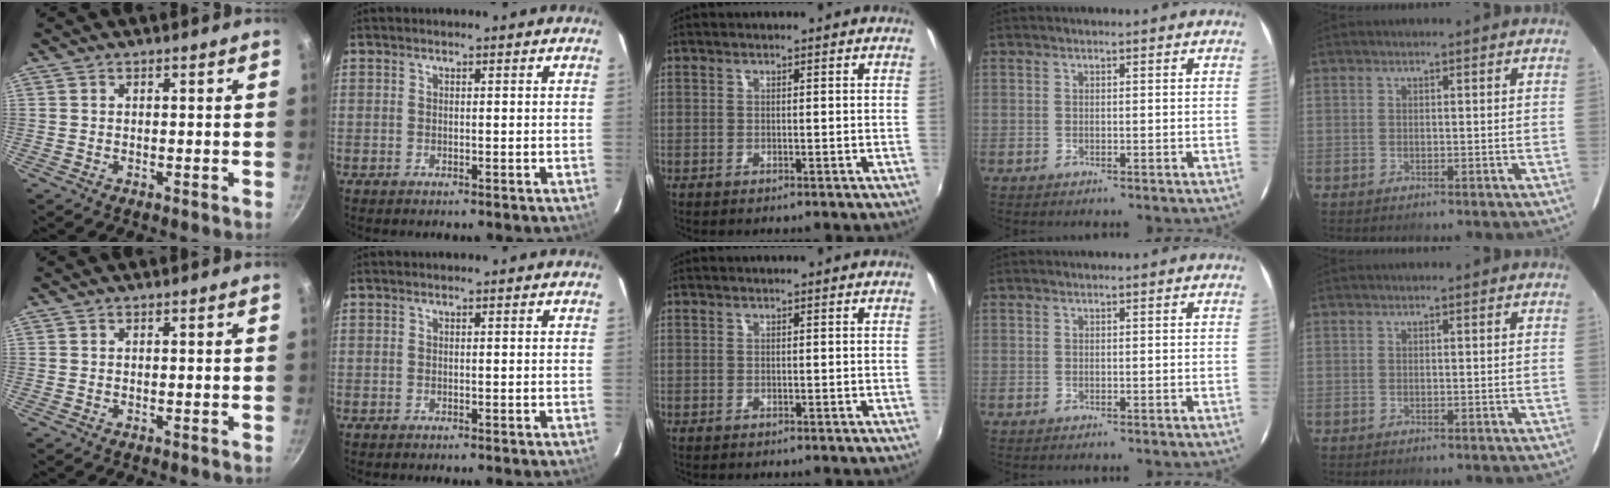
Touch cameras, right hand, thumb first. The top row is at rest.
{}